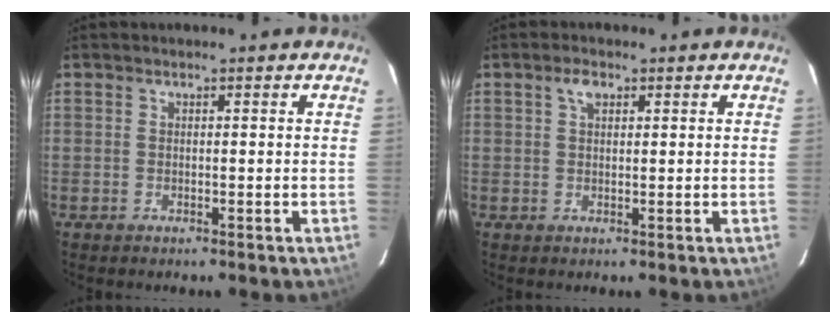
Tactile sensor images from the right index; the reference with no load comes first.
{"total": 2.3, "force": [1.1, 1.3, 1.6], "torque": [-0.028, 0.009, 0.019]}